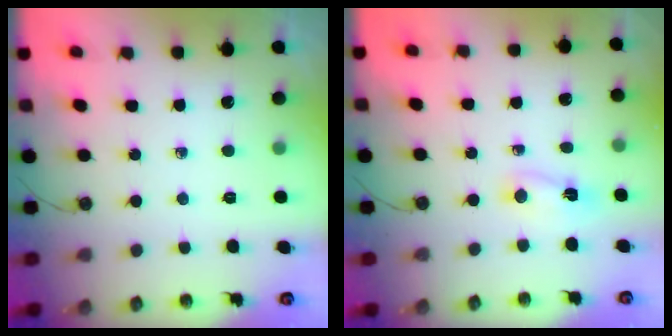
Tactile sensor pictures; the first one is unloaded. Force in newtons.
{"total": 2.3, "press": 2.3, "slide": 0.4}